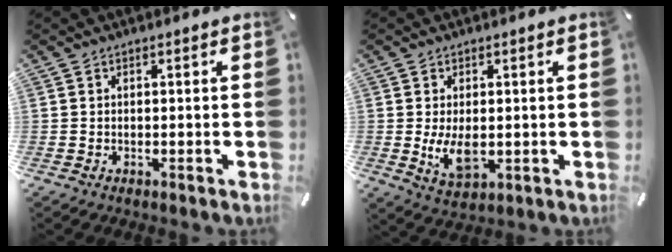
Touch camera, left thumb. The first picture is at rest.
{"total": 6.8, "force": [-0.2, 4.0, 5.5], "torque": [-0.115, -0.004, -0.004]}